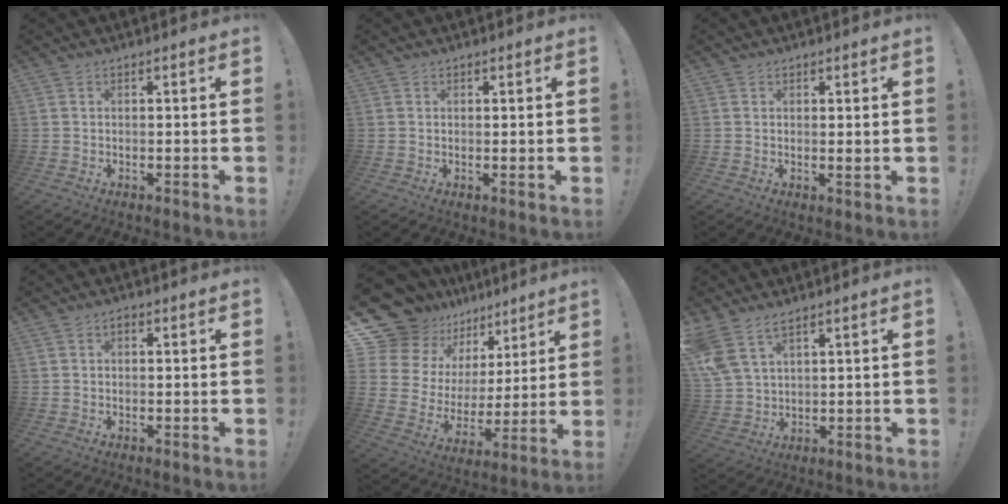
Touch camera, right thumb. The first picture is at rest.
{"total": 0.6, "force": [0.5, 0.2, 0.3], "torque": [0.009, -0.005, 0.006]}
{"total": 1.2, "force": [0.6, 0.4, 0.9], "torque": [-0.004, -0.006, 0.008]}
{"total": 0.9, "force": [-0.2, 0.7, 0.5], "torque": [-0.013, 0.005, -0.003]}
{"total": 14.5, "force": [11.3, 8.4, 3.6], "torque": [-0.078, -0.095, 0.225]}
{"total": 7.5, "force": [5.4, 3.4, 4.0], "torque": [-0.087, -0.021, 0.108]}